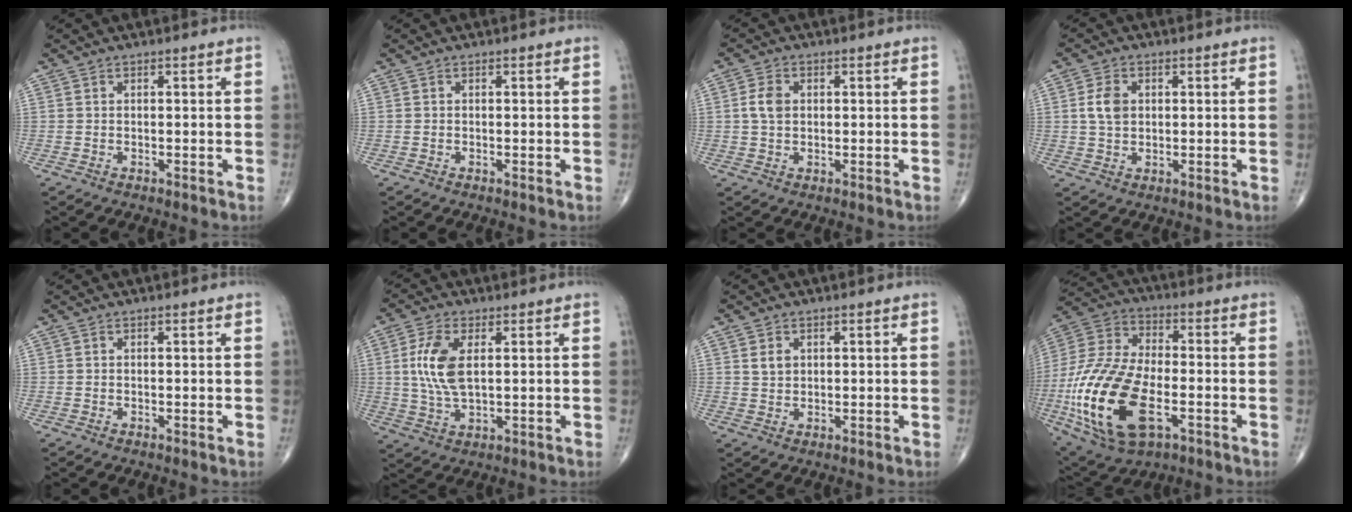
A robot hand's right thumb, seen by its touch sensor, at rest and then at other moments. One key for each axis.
{"total": 0.0}
{"total": 3.8, "fx": 0.5, "fy": 2.6, "fz": 2.7, "tx": -0.052, "ty": 0.003, "tz": 0.007}
{"total": 4.6, "fx": 0.8, "fy": 3.3, "fz": 3.2, "tx": -0.056, "ty": -0.001, "tz": 0.013}
{"total": 0.0}
{"total": 8.9, "fx": 1.6, "fy": 4.3, "fz": 7.6, "tx": -0.166, "ty": -0.005, "tz": 0.034}
{"total": 2.5, "fx": 0.9, "fy": 1.9, "fz": 1.3, "tx": -0.015, "ty": -0.005, "tz": 0.018}
{"total": 24.0, "fx": -6.6, "fy": 12.3, "fz": 19.5, "tx": -0.418, "ty": 0.006, "tz": -0.110}